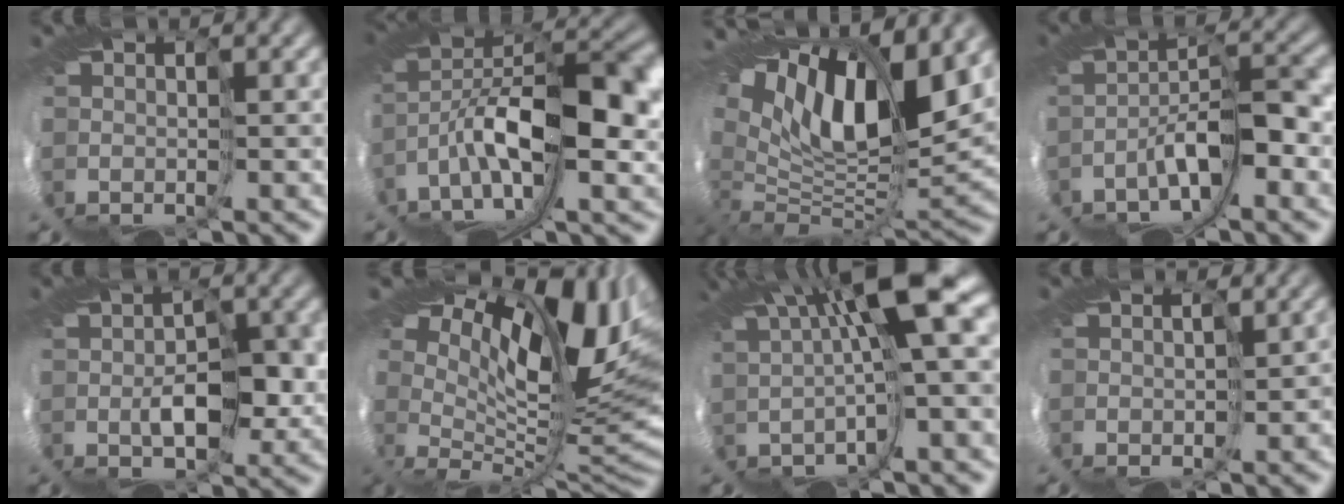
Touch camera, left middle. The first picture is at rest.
{"total": 9.2, "force": [0.0, 3.7, 8.4], "torque": [-0.170, 0.018, -0.005]}
{"total": 10.3, "force": [7.4, 2.9, 6.5], "torque": [-0.131, 0.009, 0.130]}
{"total": 3.3, "force": [-2.4, -0.4, 2.3], "torque": [-0.058, 0.007, -0.057]}
{"total": 1.7, "force": [0.6, 0.0, 1.6], "torque": [-0.039, 0.003, 0.004]}
{"total": 11.9, "force": [5.3, 5.8, 8.9], "torque": [-0.186, -0.014, 0.114]}
{"total": 8.9, "force": [3.3, -0.4, 8.2], "torque": [-0.127, 0.019, 0.048]}
{"total": 3.3, "force": [-1.7, 1.6, 2.4], "torque": [-0.036, 0.000, -0.009]}